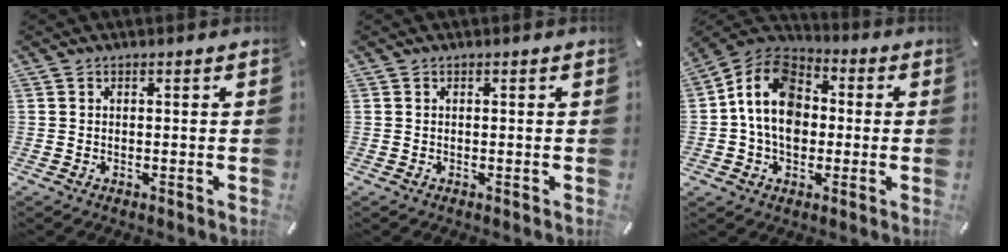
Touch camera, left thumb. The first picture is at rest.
{"total": 0.0}
{"total": 12.9, "force": [-1.2, 10.1, 7.9], "torque": [-0.163, 0.020, -0.026]}